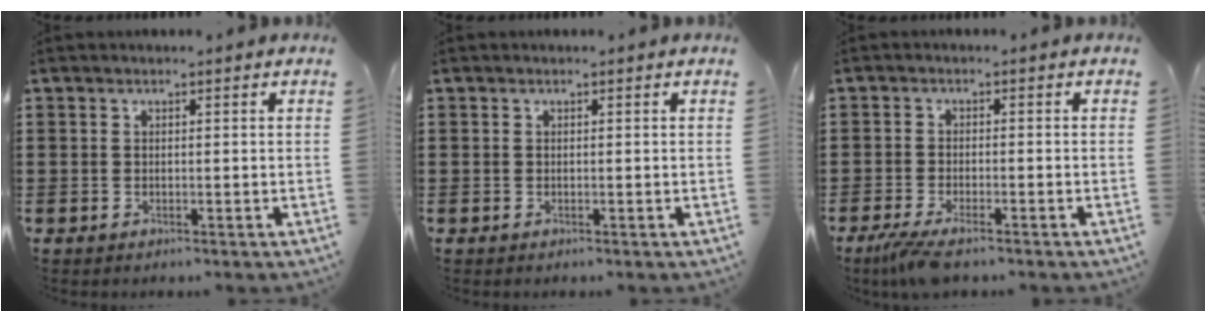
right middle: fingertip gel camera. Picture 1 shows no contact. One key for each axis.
{"total": 0.0}
{"total": 3.5, "fx": -2.7, "fy": 0.2, "fz": 2.2, "tx": -0.056, "ty": -0.012, "tz": -0.055}